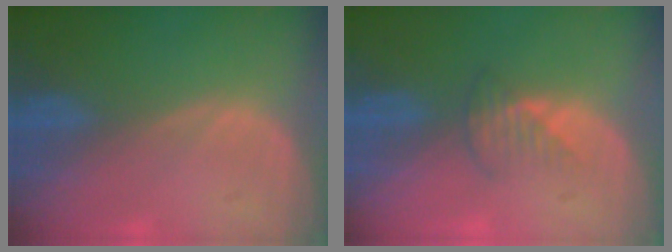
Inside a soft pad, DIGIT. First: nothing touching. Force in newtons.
{"total": 2.5, "press": 2.5, "slide": 0.3}